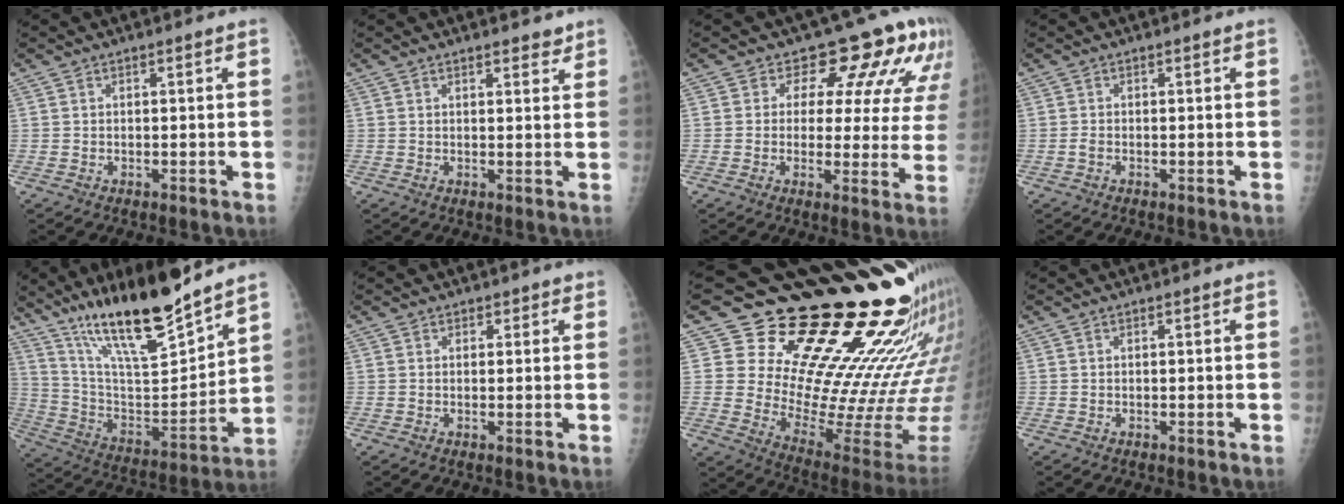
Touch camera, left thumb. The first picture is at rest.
{"total": 3.4, "force": [2.8, 1.1, 1.6], "torque": [-0.005, -0.013, 0.037]}
{"total": 12.9, "force": [8.8, 6.6, 6.8], "torque": [-0.036, -0.043, 0.081]}
{"total": 0.9, "force": [0.1, 0.4, 0.8], "torque": [-0.011, 0.001, 0.000]}
{"total": 22.0, "force": [16.9, 4.0, 13.5], "torque": [-0.207, -0.088, 0.302]}
{"total": 1.2, "force": [0.8, 0.8, 0.1], "torque": [0.018, -0.005, 0.006]}
{"total": 28.5, "force": [19.8, 8.7, 18.6], "torque": [-0.233, -0.142, 0.288]}
{"total": 0.0}